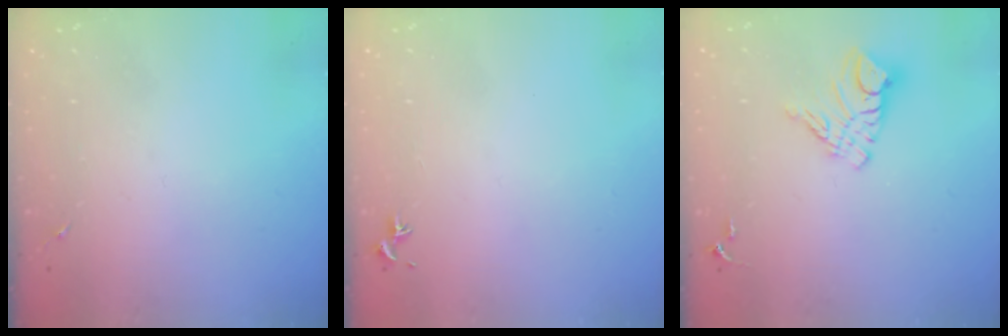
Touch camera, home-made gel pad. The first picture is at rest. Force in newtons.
{"total": 0.7, "press": 0.6, "slide": 0.5}
{"total": 10.3, "press": 10.3, "slide": 0.9}